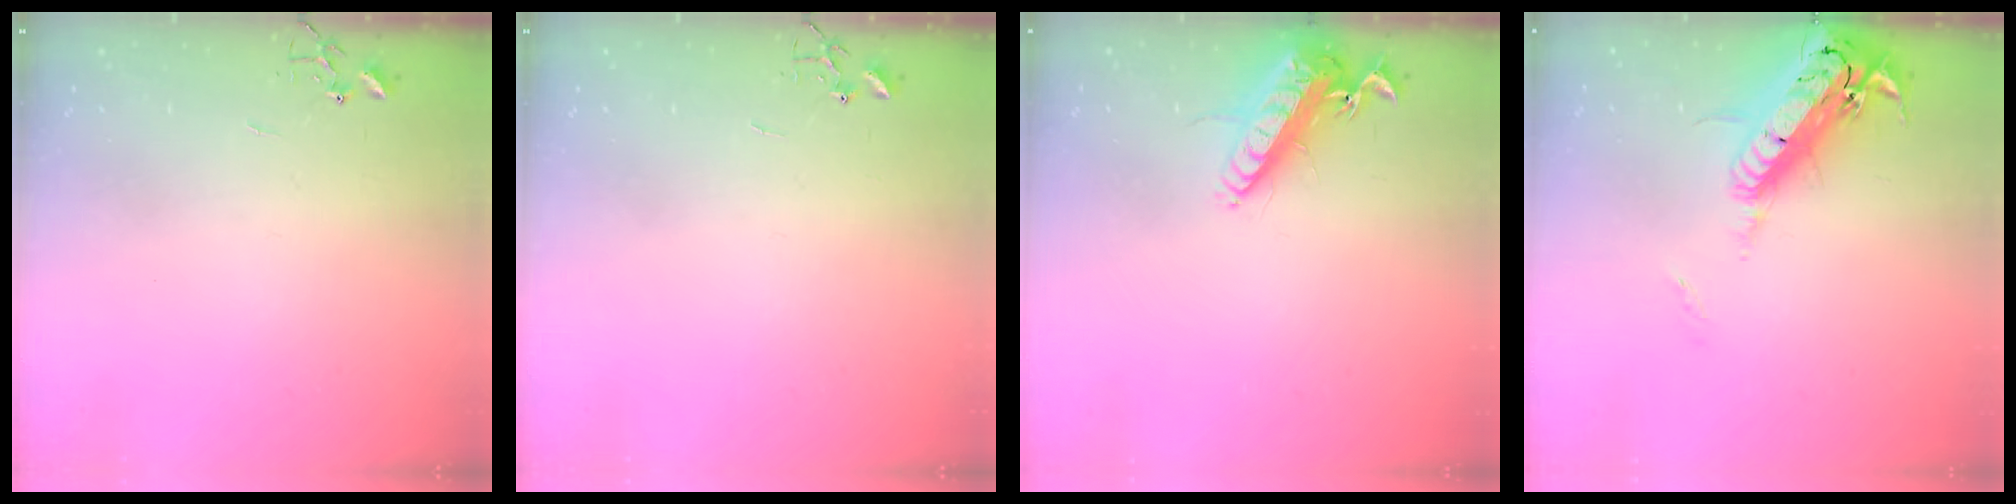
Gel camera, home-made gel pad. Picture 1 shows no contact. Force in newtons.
{"total": 0.0}
{"total": 14.6, "press": 14.4, "slide": 2.8}
{"total": 22.8, "press": 22.3, "slide": 4.6}